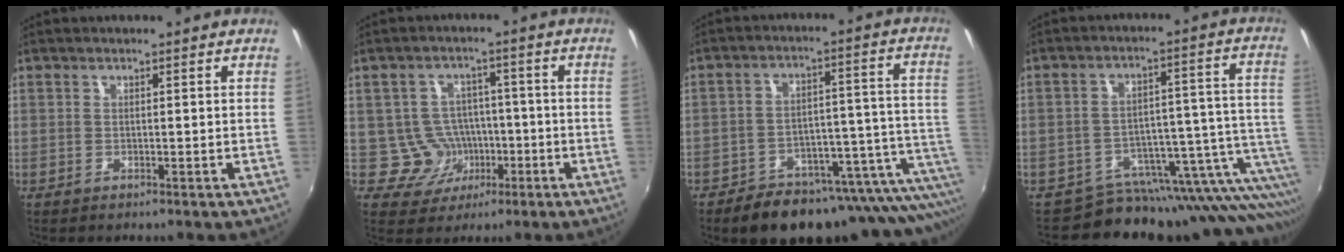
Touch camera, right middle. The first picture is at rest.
{"total": 6.0, "force": [-1.8, 5.7, 1.0], "torque": [-0.031, 0.020, -0.016]}
{"total": 22.8, "force": [-17.2, 8.5, 12.2], "torque": [-0.148, -0.004, -0.226]}
{"total": 16.3, "force": [-12.4, 7.1, 7.8], "torque": [-0.089, -0.001, -0.180]}